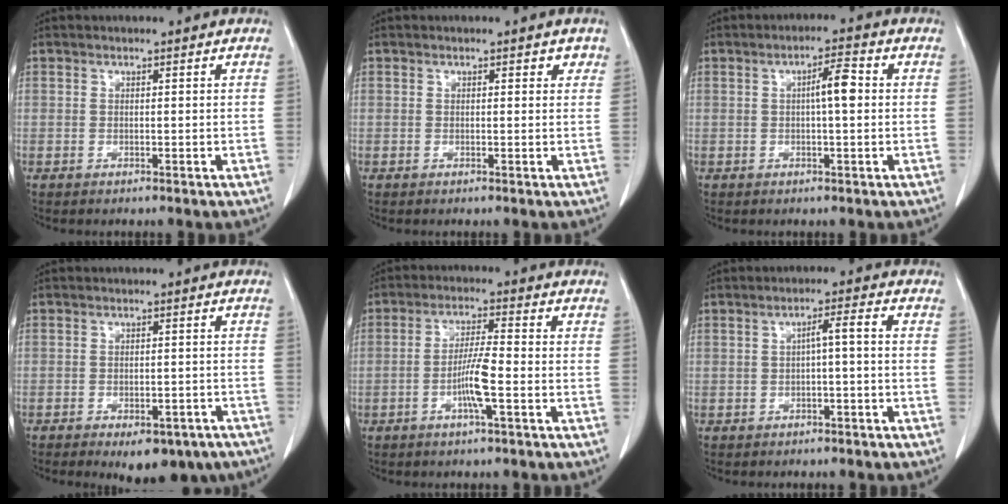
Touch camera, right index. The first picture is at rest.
{"total": 1.0, "force": [0.6, 0.6, 0.6], "torque": [0.000, 0.000, 0.001]}
{"total": 4.1, "force": [0.4, 0.6, 4.0], "torque": [-0.066, 0.009, 0.003]}
{"total": 10.3, "force": [-7.6, 4.5, 5.3], "torque": [-0.048, 0.008, -0.095]}
{"total": 5.8, "force": [-1.9, 0.1, 5.5], "torque": [-0.111, 0.000, -0.038]}
{"total": 2.9, "force": [-0.5, 0.1, 2.9], "torque": [-0.046, 0.012, -0.006]}